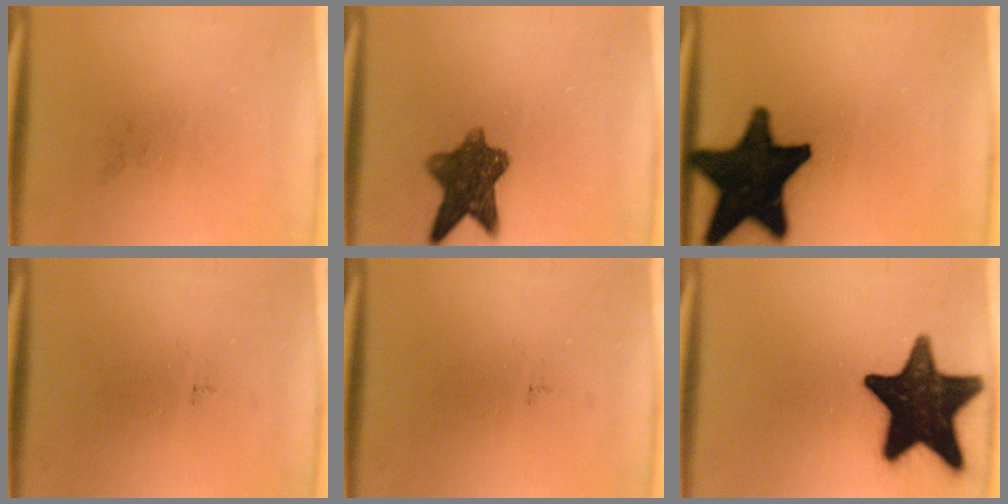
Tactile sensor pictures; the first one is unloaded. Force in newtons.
{"total": 8.7}
{"total": 19.3}
{"total": 0.0}
{"total": 0.0}
{"total": 19.4}